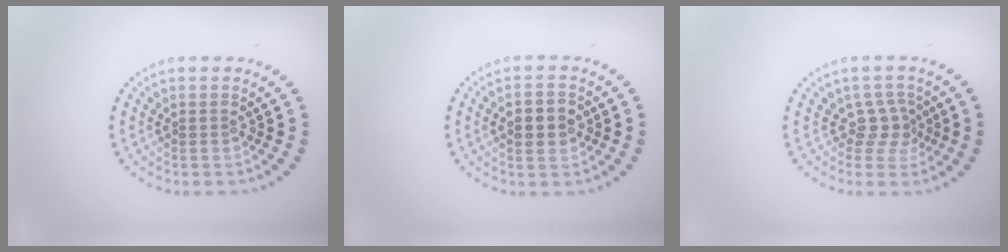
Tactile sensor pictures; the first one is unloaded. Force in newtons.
{"total": 3.1, "press": 3.1, "slide": 0.1}
{"total": 2.3, "press": 1.7, "slide": 1.6}